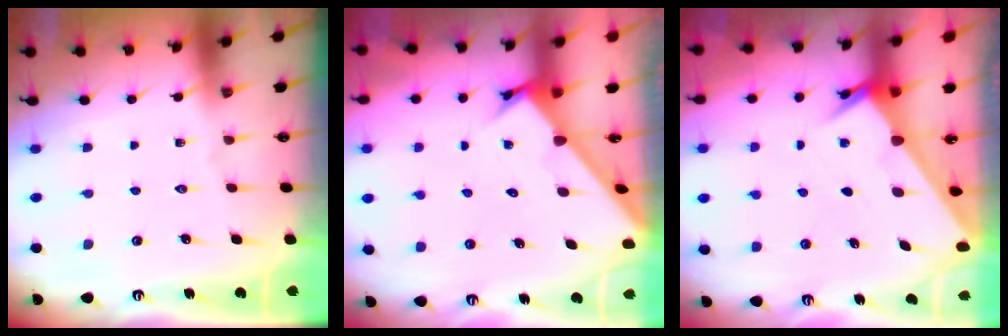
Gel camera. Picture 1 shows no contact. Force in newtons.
{"total": 2.5, "press": 2.5, "slide": 0.2}
{"total": 3.0, "press": 3.0, "slide": 0.2}